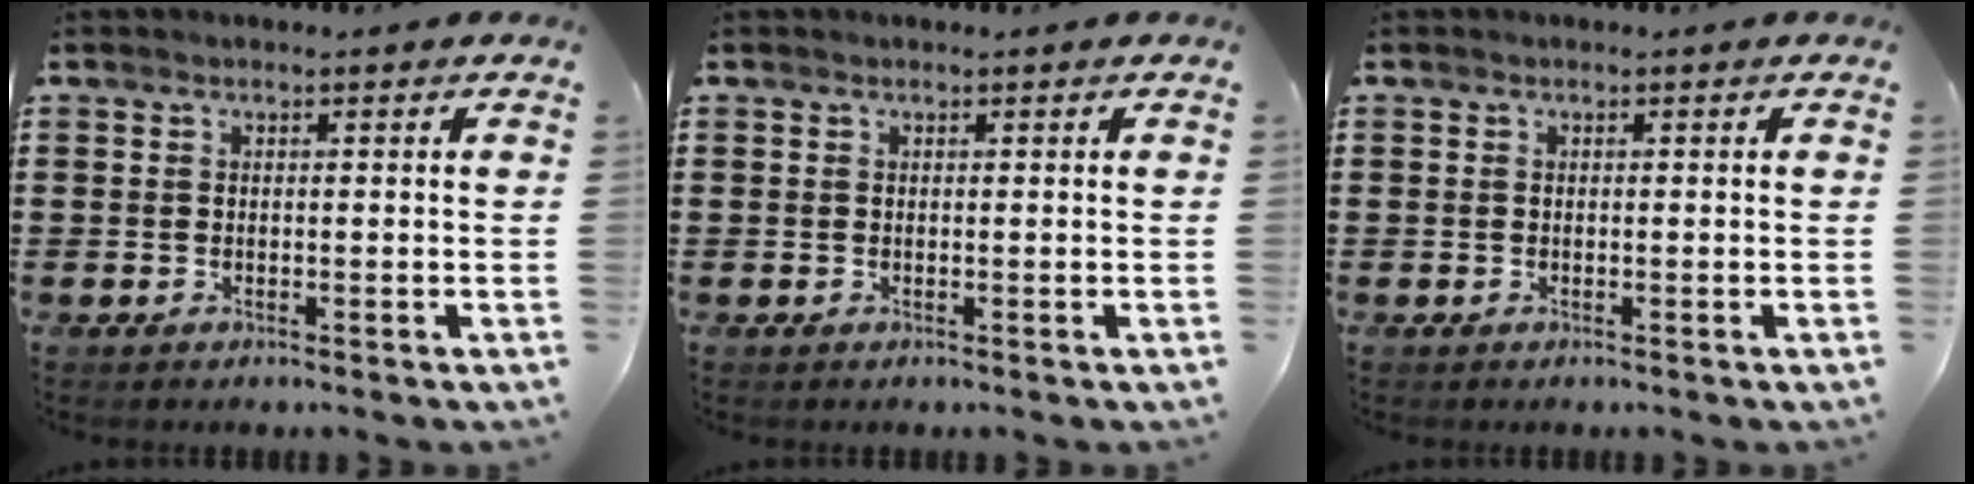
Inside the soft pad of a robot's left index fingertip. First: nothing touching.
{"total": 0.0}
{"total": 0.0}